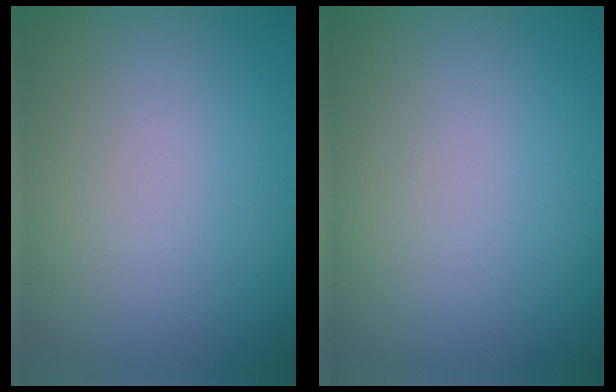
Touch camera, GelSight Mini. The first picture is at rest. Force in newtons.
{"total": 0.0}